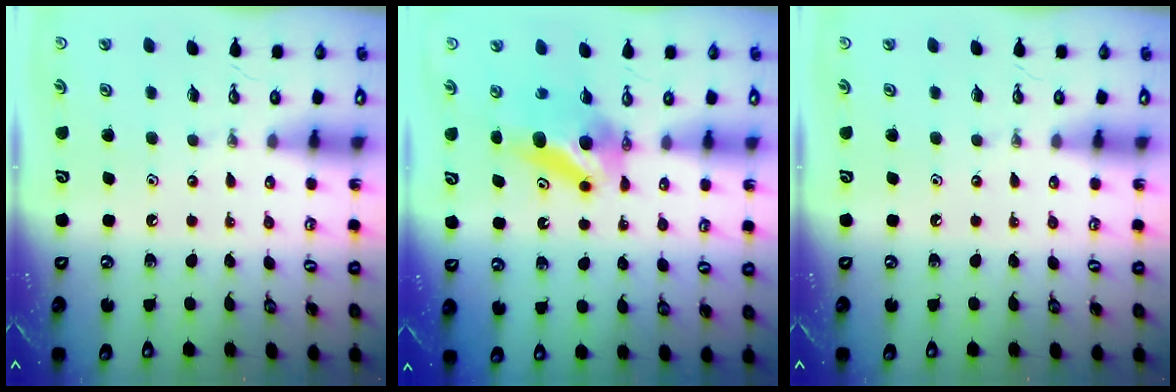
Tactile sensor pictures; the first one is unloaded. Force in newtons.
{"total": 6.7, "press": 6.6, "slide": 1.3}
{"total": 0.0}